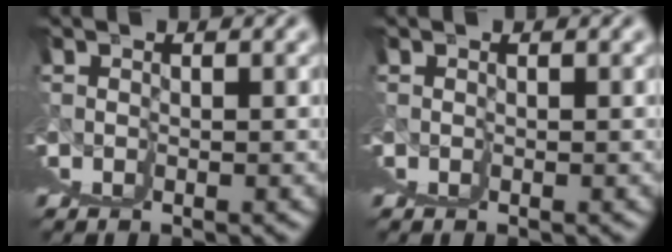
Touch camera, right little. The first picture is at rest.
{"total": 0.0}